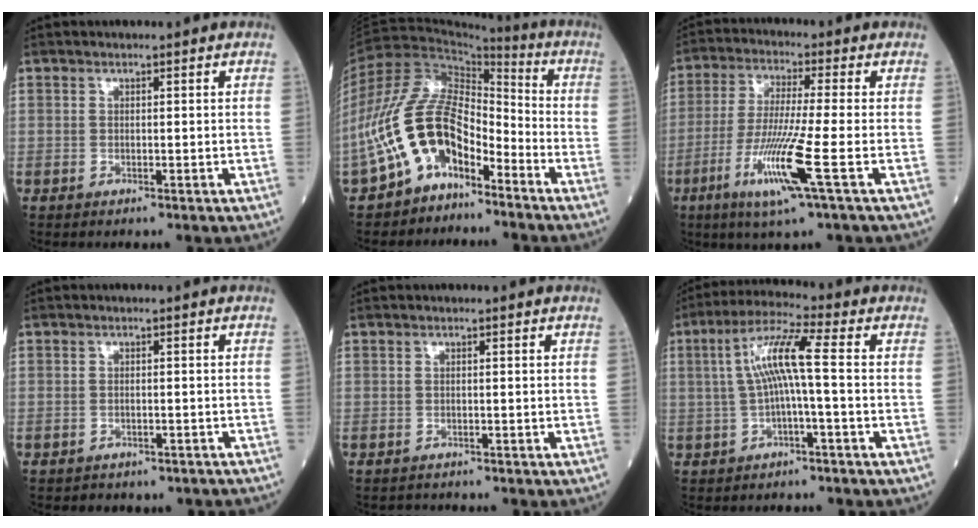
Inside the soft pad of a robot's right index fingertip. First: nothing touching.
{"total": 12.9, "force": [-7.2, 6.8, 8.3], "torque": [-0.179, 0.039, -0.134]}
{"total": 11.0, "force": [-4.1, -0.9, 10.2], "torque": [-0.207, -0.025, -0.082]}
{"total": 4.9, "force": [-4.1, 2.5, 0.9], "torque": [-0.011, 0.016, -0.040]}
{"total": 1.5, "force": [-1.4, 0.4, 0.0], "torque": [-0.002, -0.003, -0.019]}
{"total": 7.9, "force": [0.1, -0.1, 7.9], "torque": [-0.156, 0.025, 0.002]}